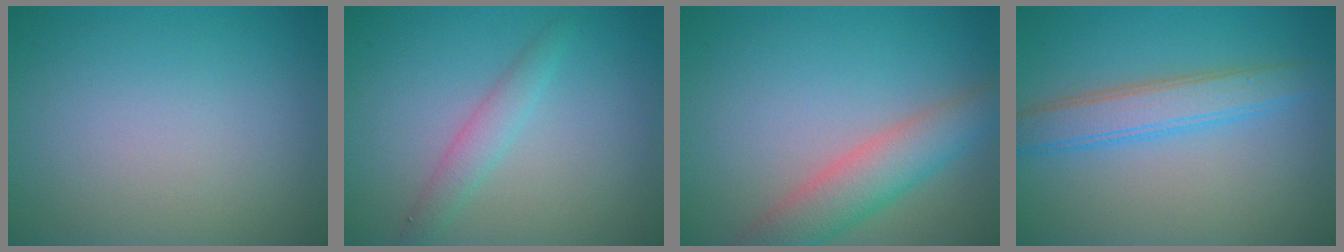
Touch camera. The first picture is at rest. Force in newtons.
{"total": 2.5, "press": 2.5, "slide": 0.1}
{"total": 4.9, "press": 4.9, "slide": 0.3}
{"total": 3.9, "press": 3.9, "slide": 0.1}